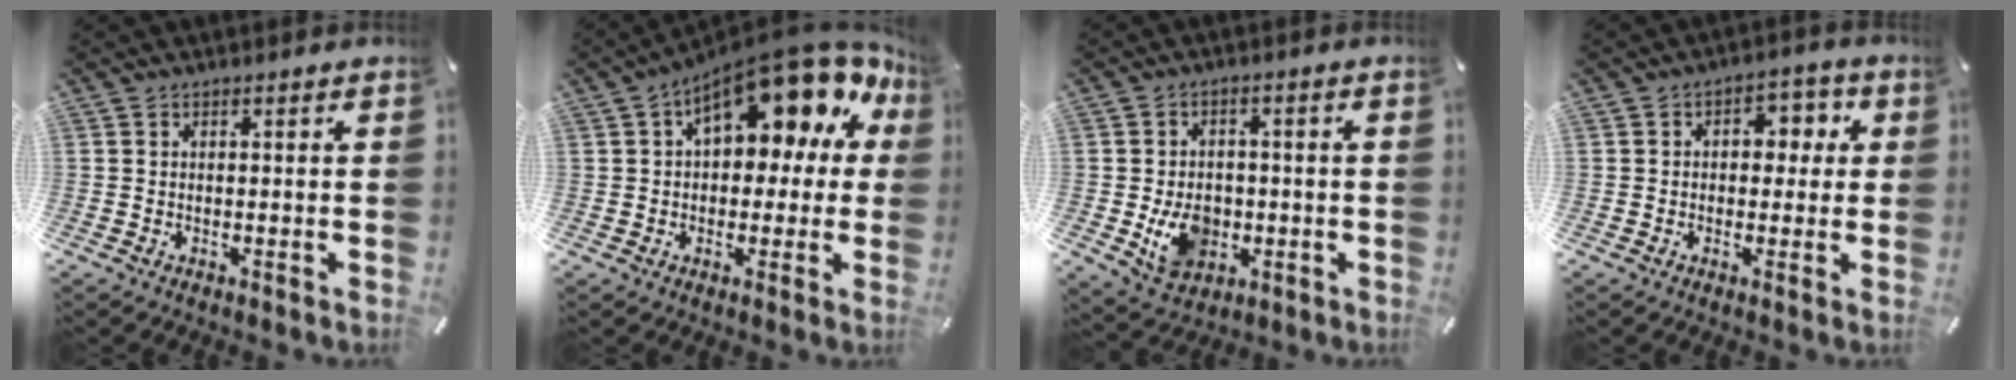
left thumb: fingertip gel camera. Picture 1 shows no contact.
{"total": 17.8, "force": [9.0, 8.2, 13.0], "torque": [-0.180, -0.058, 0.149]}
{"total": 9.5, "force": [-1.9, 7.6, 5.4], "torque": [-0.099, 0.007, -0.033]}
{"total": 5.3, "force": [-0.1, 4.1, 3.4], "torque": [-0.030, 0.003, -0.013]}